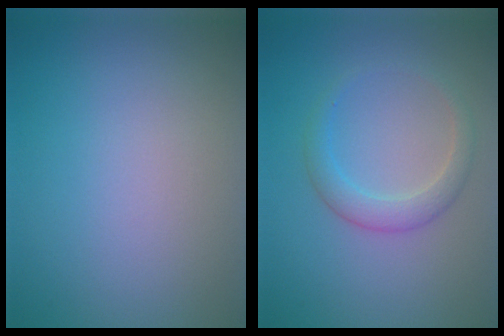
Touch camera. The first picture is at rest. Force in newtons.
{"total": 2.3, "press": 2.3, "slide": 0.1}